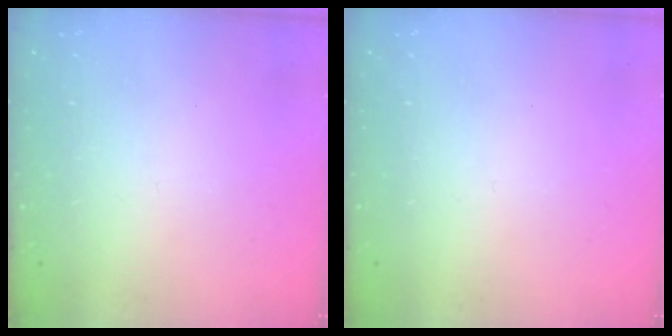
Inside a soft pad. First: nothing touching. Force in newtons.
{"total": 0.0}